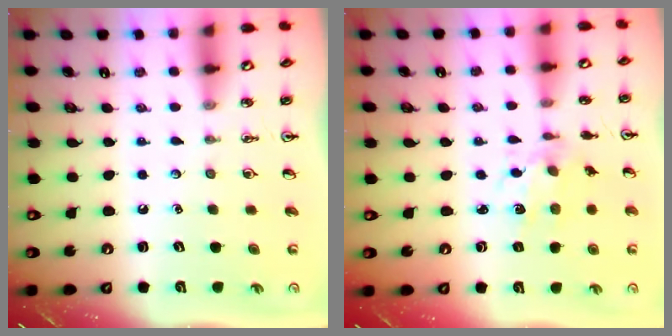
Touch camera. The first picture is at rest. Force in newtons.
{"total": 4.5, "press": 4.5, "slide": 0.2}